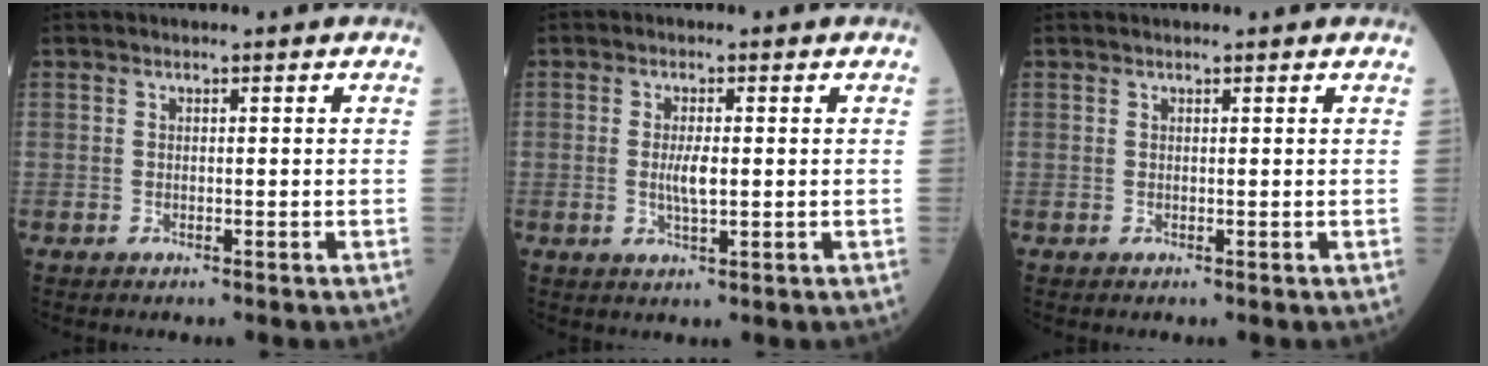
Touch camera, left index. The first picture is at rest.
{"total": 3.0, "force": [0.0, 0.6, 3.0], "torque": [-0.062, -0.004, 0.002]}
{"total": 2.2, "force": [2.1, 0.1, 0.6], "torque": [-0.009, 0.019, 0.025]}